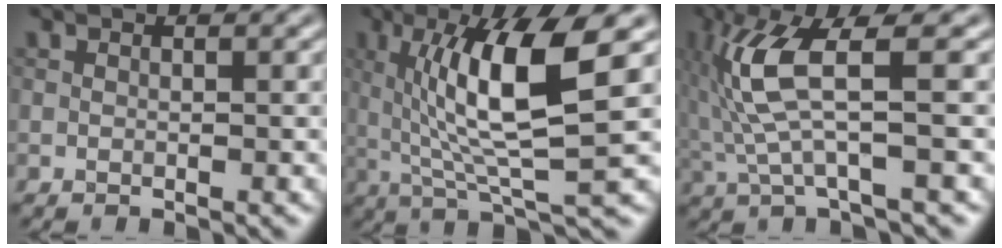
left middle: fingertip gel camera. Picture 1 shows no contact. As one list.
[{"total": 8.9, "force": [1.9, 1.6, 8.6], "torque": [-0.144, -0.003, 0.035]}, {"total": 5.9, "force": [0.6, 0.9, 5.8], "torque": [-0.142, 0.009, 0.014]}]